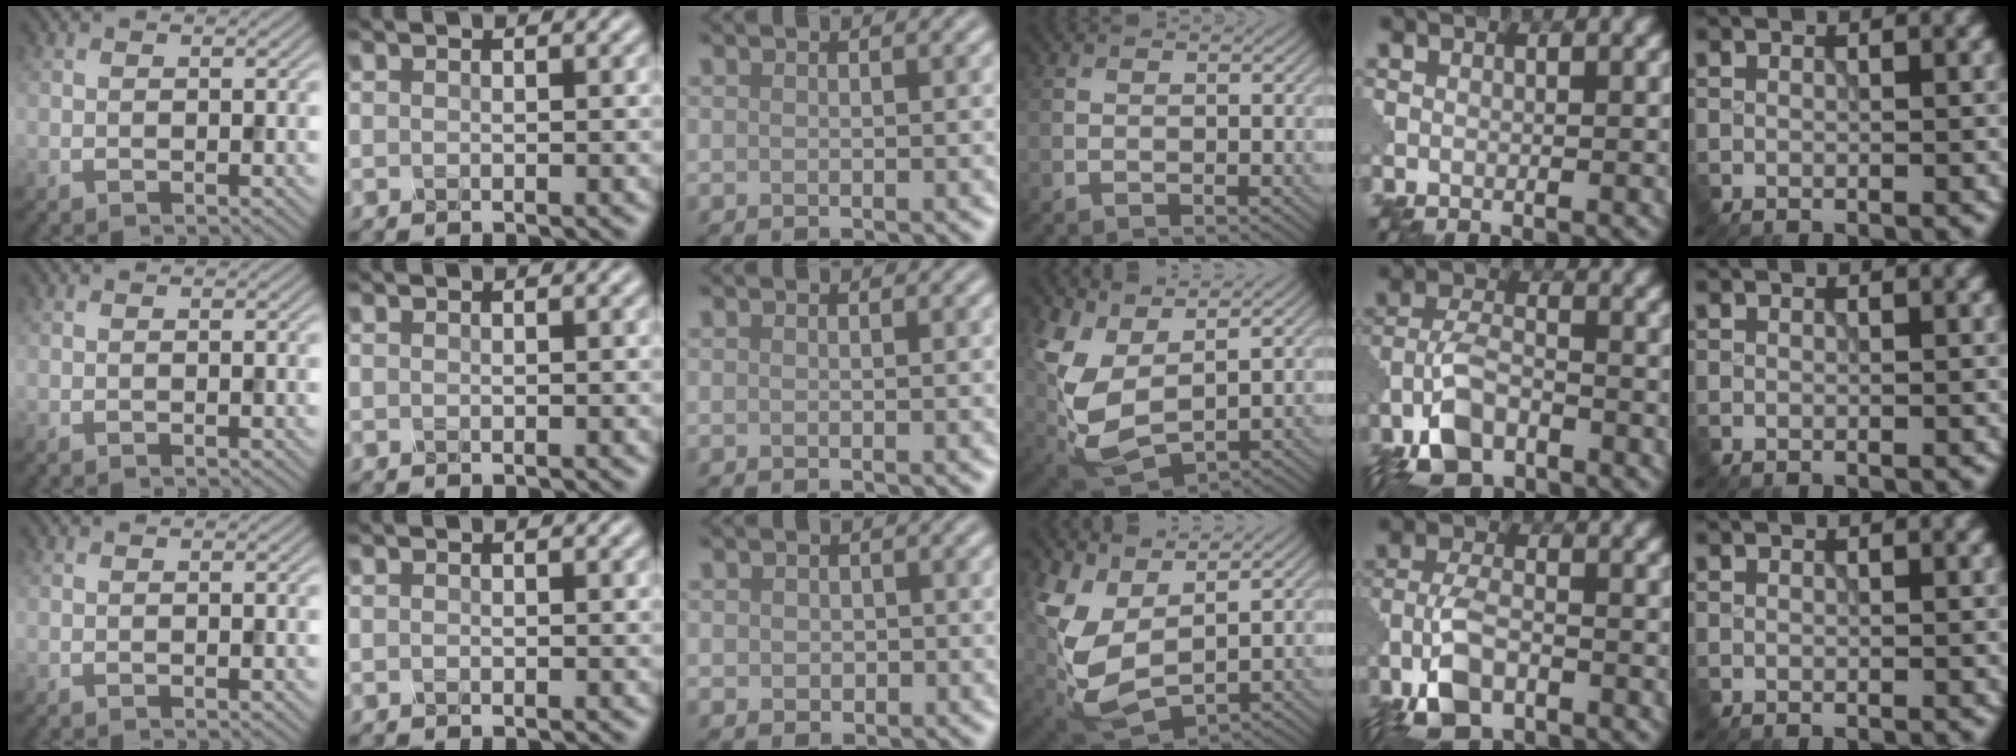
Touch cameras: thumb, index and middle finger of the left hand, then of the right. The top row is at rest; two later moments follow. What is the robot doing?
{"motion": "insert", "object": "pin"}